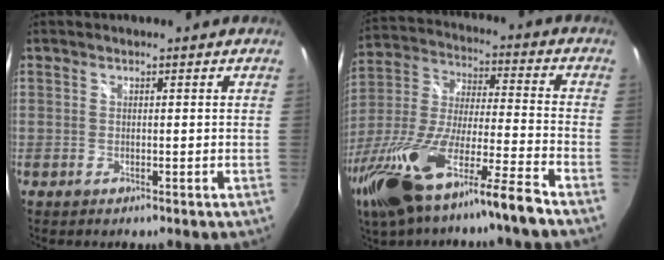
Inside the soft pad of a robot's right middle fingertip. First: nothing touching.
{"total": 21.6, "force": [-14.8, 1.5, 15.7], "torque": [-0.313, -0.047, -0.270]}